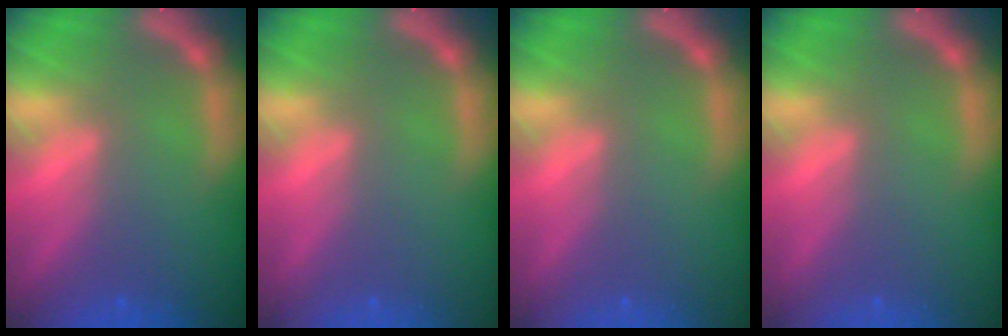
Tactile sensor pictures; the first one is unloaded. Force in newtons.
{"total": 0.0}
{"total": 0.0}
{"total": 0.0}